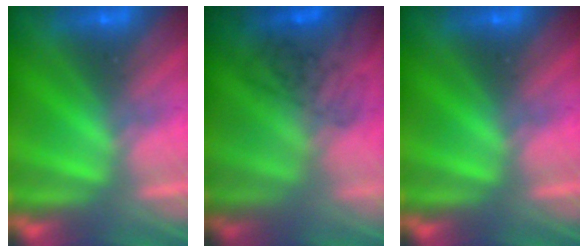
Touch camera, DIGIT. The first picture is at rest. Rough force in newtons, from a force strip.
{"total": 3.6}
{"total": 0.0}